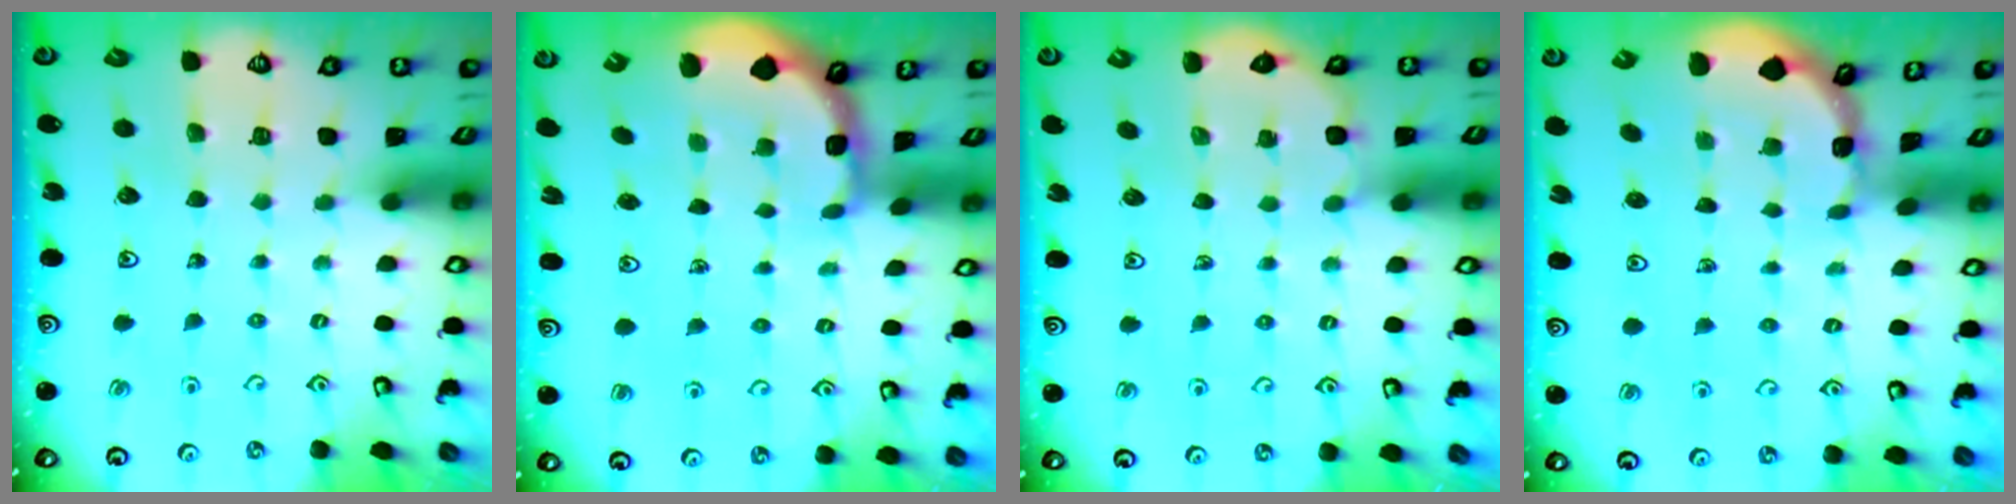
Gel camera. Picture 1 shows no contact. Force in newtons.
{"total": 1.8, "press": 1.8, "slide": 0.3}
{"total": 4.1, "press": 4.1, "slide": 0.6}
{"total": 0.7, "press": 0.7, "slide": 0.1}